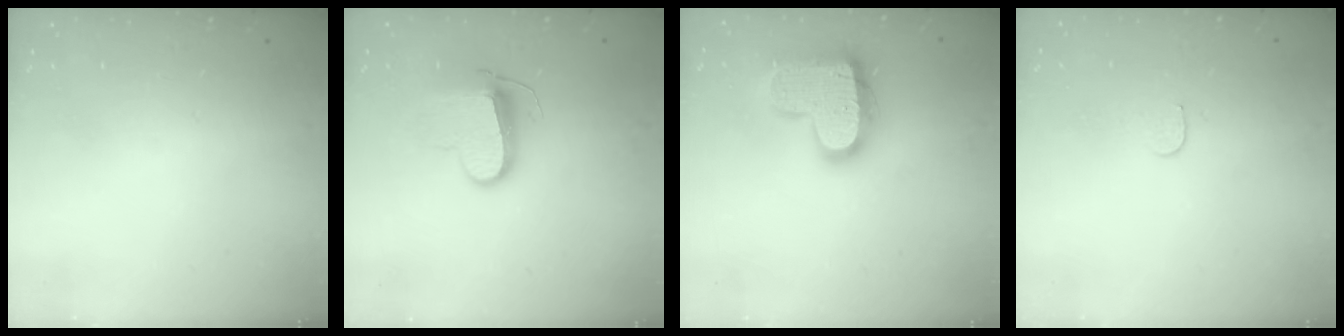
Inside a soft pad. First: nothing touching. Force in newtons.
{"total": 10.3, "press": 10.3, "slide": 0.5}
{"total": 19.3, "press": 19.3, "slide": 1.3}
{"total": 3.5, "press": 3.5, "slide": 0.3}